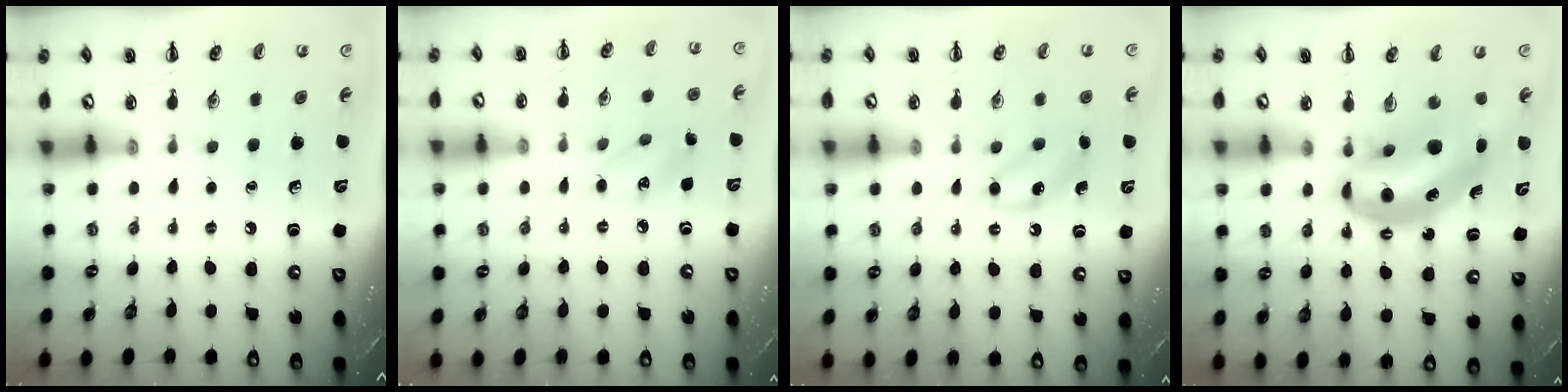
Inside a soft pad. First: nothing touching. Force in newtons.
{"total": 5.6, "press": 5.4, "slide": 1.4}
{"total": 6.2, "press": 6.0, "slide": 1.5}
{"total": 10.8, "press": 10.4, "slide": 2.7}